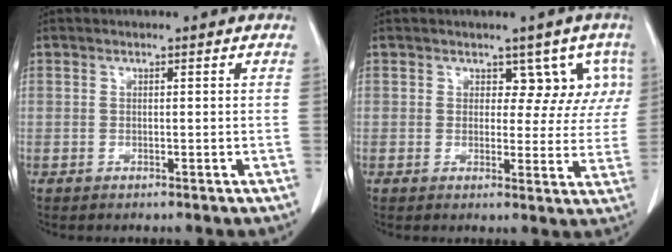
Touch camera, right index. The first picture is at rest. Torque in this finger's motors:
{"motor_torque": [0.11, 0.16, 0.04, -0.01]}